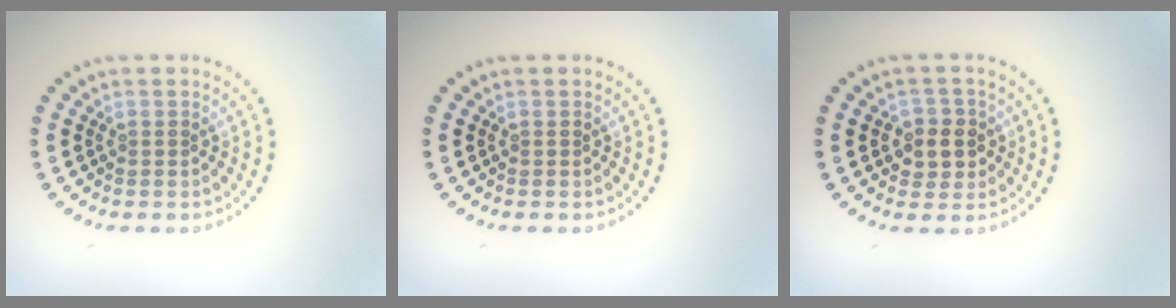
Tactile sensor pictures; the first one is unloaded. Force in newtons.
{"total": 0.0}
{"total": 2.8, "press": 2.6, "slide": 1.0}